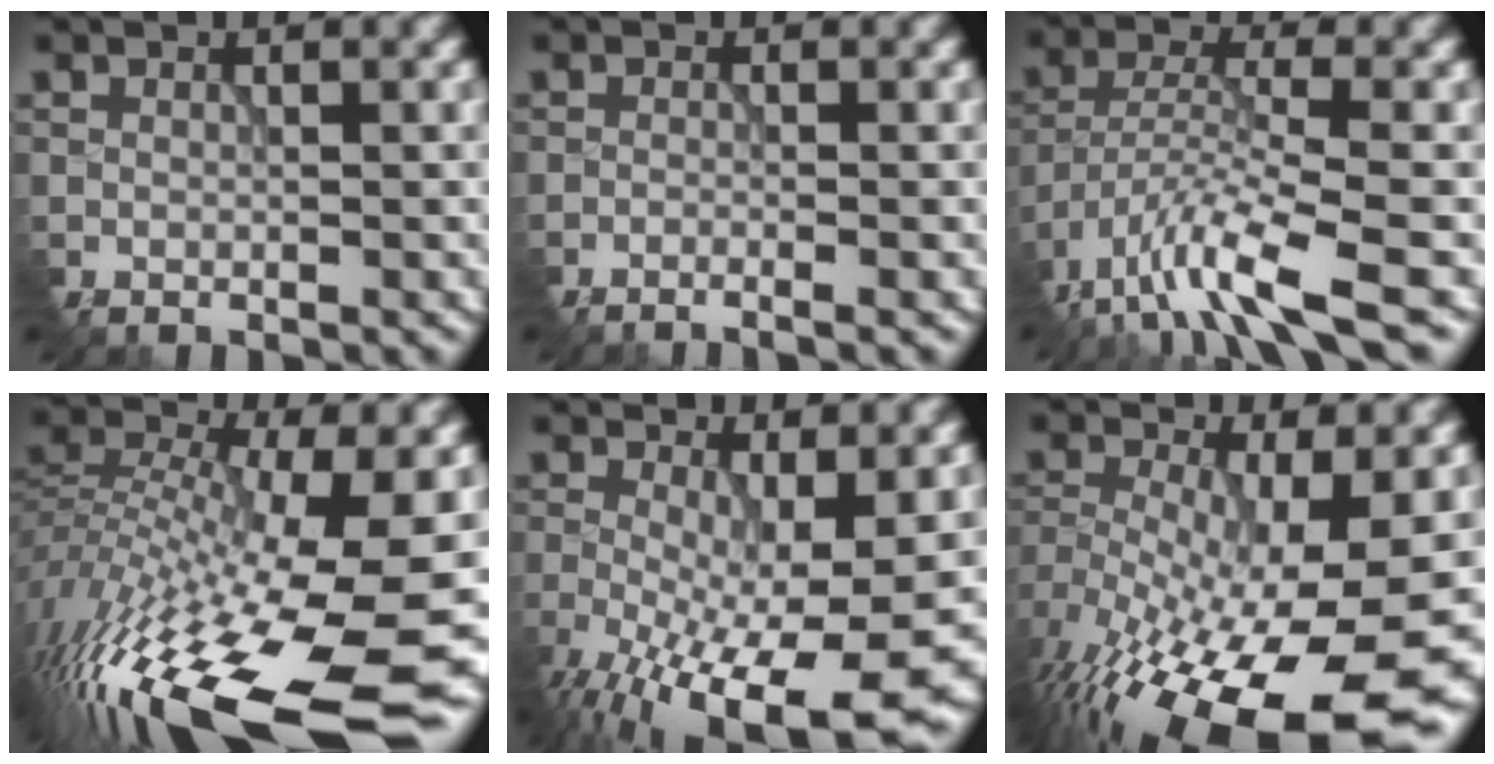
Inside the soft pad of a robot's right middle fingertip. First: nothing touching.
{"total": 1.8, "force": [-1.3, 0.3, 1.2], "torque": [-0.025, -0.004, -0.023]}
{"total": 7.6, "force": [-5.3, 1.4, 5.2], "torque": [-0.104, -0.004, -0.103]}
{"total": 17.6, "force": [-8.6, 6.3, 14.0], "torque": [-0.288, -0.017, -0.146]}
{"total": 14.5, "force": [-5.6, 6.0, 11.9], "torque": [-0.213, -0.036, -0.068]}
{"total": 18.1, "force": [-7.9, 8.0, 14.2], "torque": [-0.248, -0.049, -0.106]}